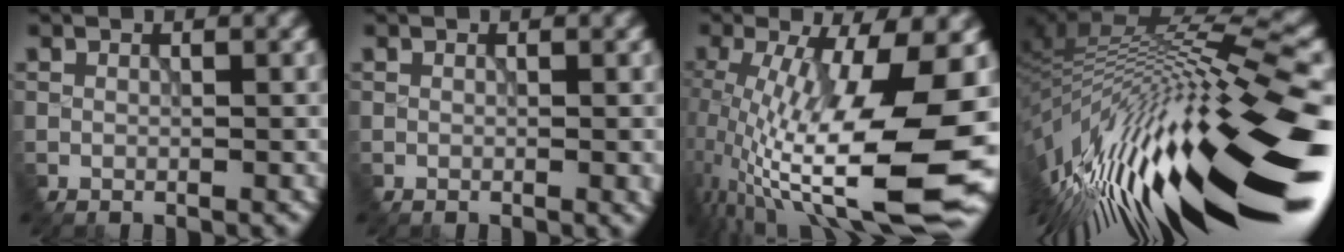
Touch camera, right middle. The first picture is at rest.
{"total": 1.1, "force": [-0.2, 0.3, 1.0], "torque": [-0.009, 0.003, 0.000]}
{"total": 15.1, "force": [-1.8, 4.6, 14.3], "torque": [-0.260, -0.008, -0.011]}
{"total": 16.4, "force": [-4.9, 4.3, 15.1], "torque": [-0.259, 0.006, -0.091]}